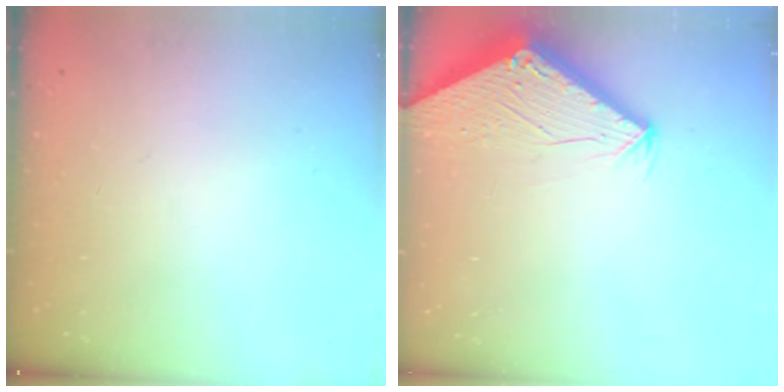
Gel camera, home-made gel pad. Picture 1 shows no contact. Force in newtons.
{"total": 2.8, "press": 2.8, "slide": 0.1}